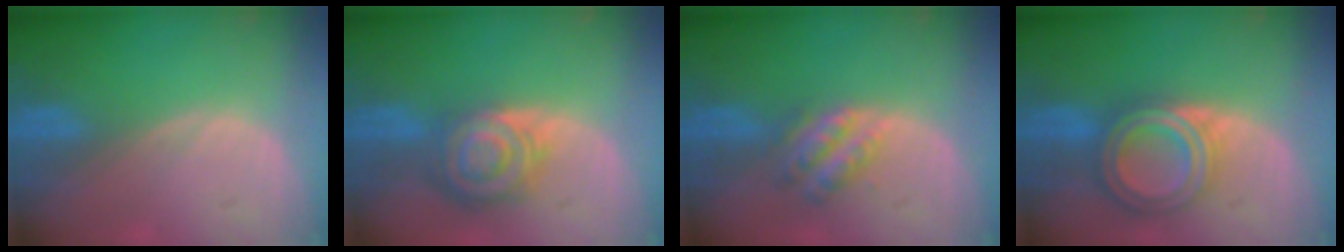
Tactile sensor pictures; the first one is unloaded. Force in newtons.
{"total": 8.6, "press": 7.4, "slide": 4.4}
{"total": 5.1, "press": 4.8, "slide": 1.8}
{"total": 7.7, "press": 7.6, "slide": 0.5}